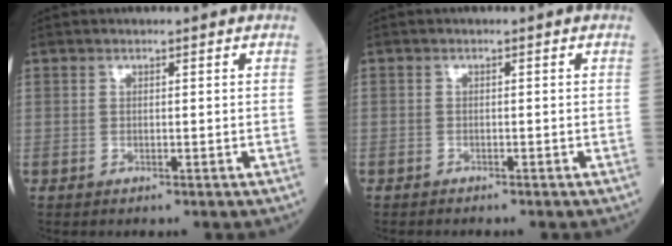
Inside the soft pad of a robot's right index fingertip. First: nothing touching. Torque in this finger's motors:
{"motor_torque": [1.24, -0.90, -0.03, -0.21]}